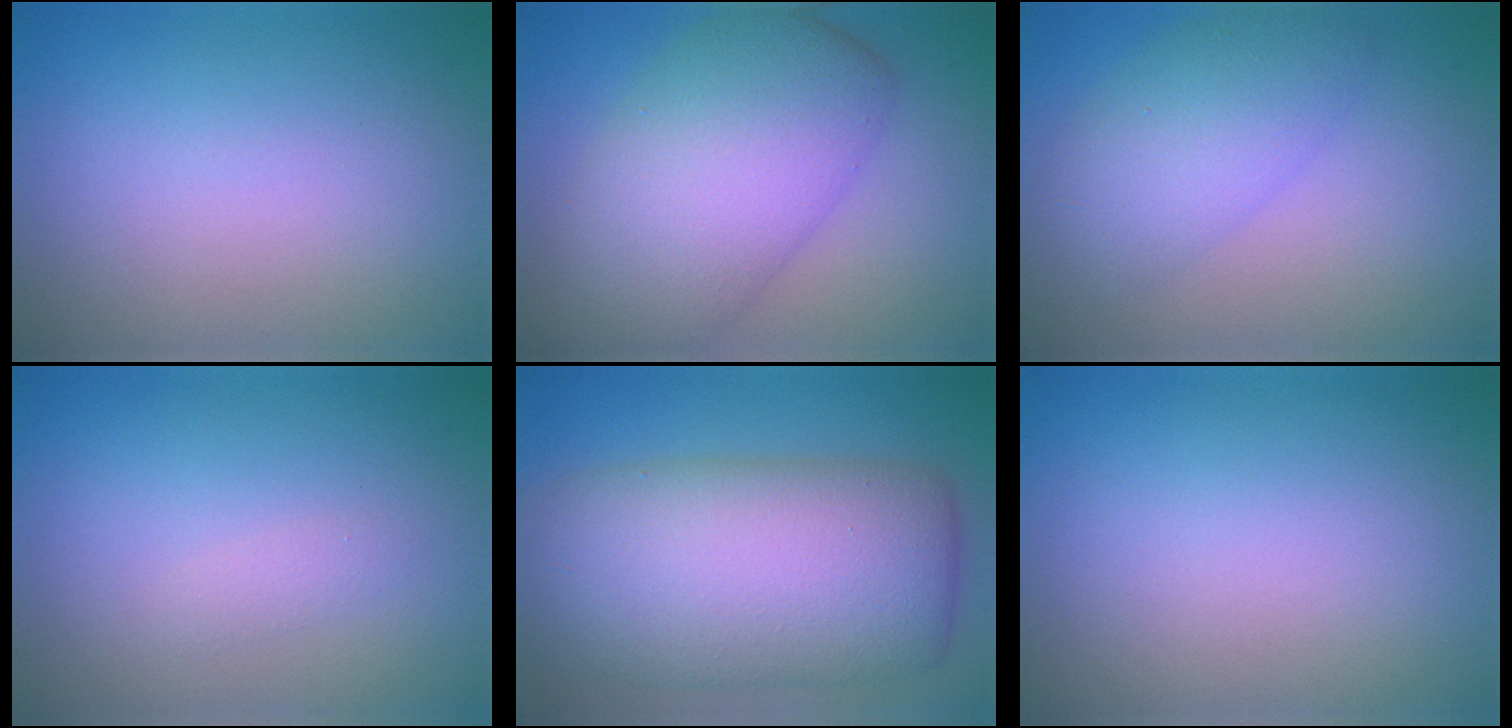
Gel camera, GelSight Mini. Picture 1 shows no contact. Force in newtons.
{"total": 10.5, "press": 10.4, "slide": 0.7}
{"total": 4.7, "press": 4.7, "slide": 0.3}
{"total": 0.8, "press": 0.8, "slide": 0.0}
{"total": 13.2, "press": 13.2, "slide": 0.4}
{"total": 0.0}